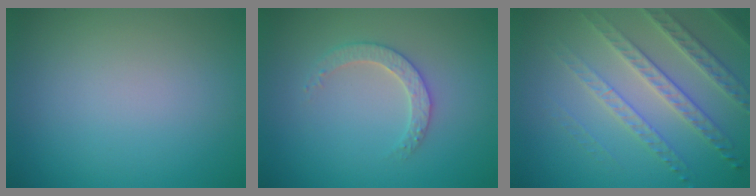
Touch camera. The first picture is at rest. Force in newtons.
{"total": 2.5, "press": 2.4, "slide": 0.7}
{"total": 4.8, "press": 4.1, "slide": 2.5}